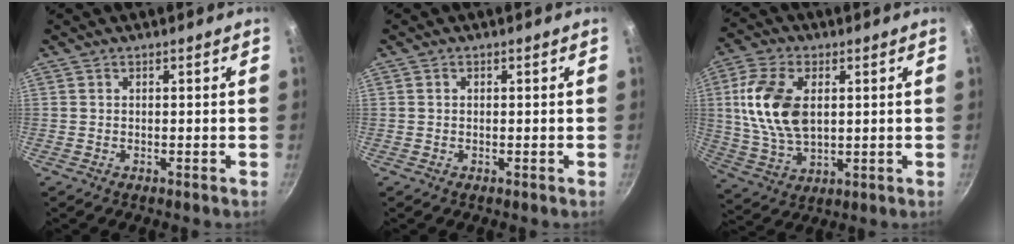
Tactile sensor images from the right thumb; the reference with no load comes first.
{"total": 0.6, "force": [0.1, 0.5, 0.3], "torque": [-0.004, 0.004, 0.002]}
{"total": 14.3, "force": [2.5, 8.6, 11.2], "torque": [-0.208, -0.007, 0.052]}